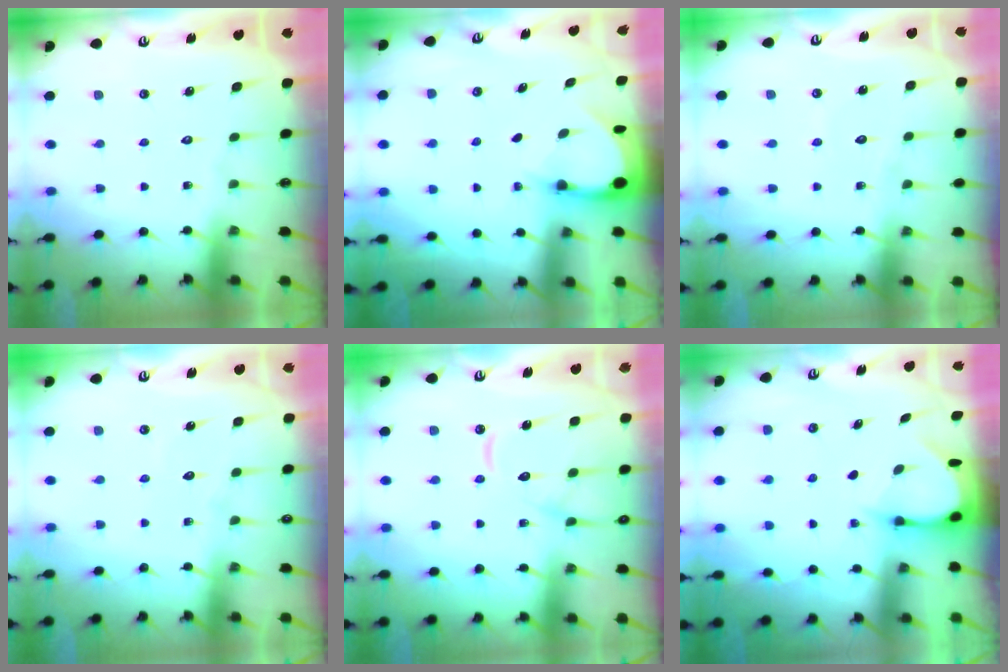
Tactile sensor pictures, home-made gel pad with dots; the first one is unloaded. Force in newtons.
{"total": 3.4, "press": 3.4, "slide": 0.2}
{"total": 2.6, "press": 2.5, "slide": 0.2}
{"total": 3.0, "press": 3.0, "slide": 0.3}
{"total": 12.3, "press": 12.2, "slide": 1.3}
{"total": 3.9, "press": 3.8, "slide": 0.3}